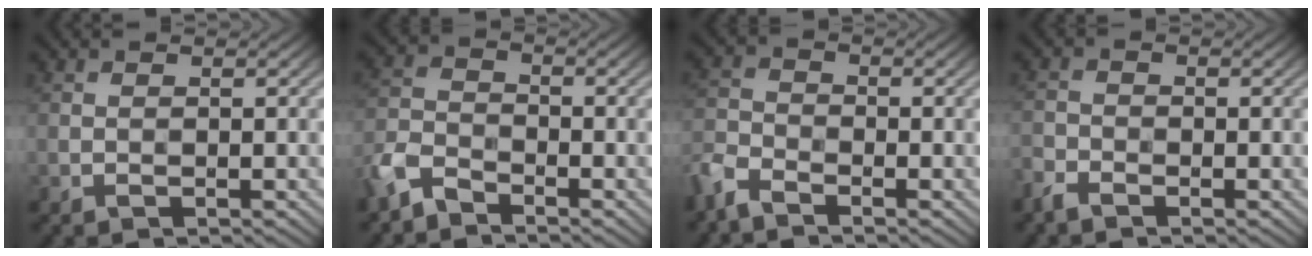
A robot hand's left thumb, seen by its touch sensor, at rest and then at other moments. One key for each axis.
{"total": 5.4, "fx": -4.1, "fy": 2.5, "fz": 2.5, "tx": -0.061, "ty": -0.010, "tz": -0.097}
{"total": 4.8, "fx": -3.9, "fy": 1.8, "fz": 2.2, "tx": -0.063, "ty": -0.015, "tz": -0.085}
{"total": 2.5, "fx": -2.2, "fy": 0.9, "fz": 0.9, "tx": -0.026, "ty": -0.013, "tz": -0.048}